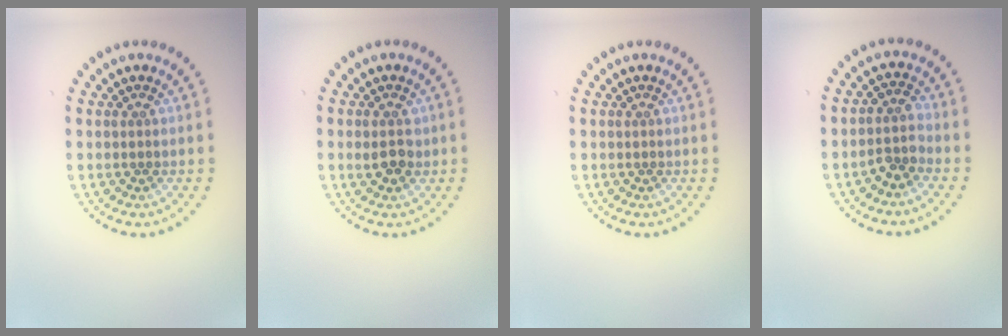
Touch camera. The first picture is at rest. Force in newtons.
{"total": 2.1, "press": 2.0, "slide": 0.5}
{"total": 0.0}
{"total": 2.2, "press": 1.8, "slide": 1.2}